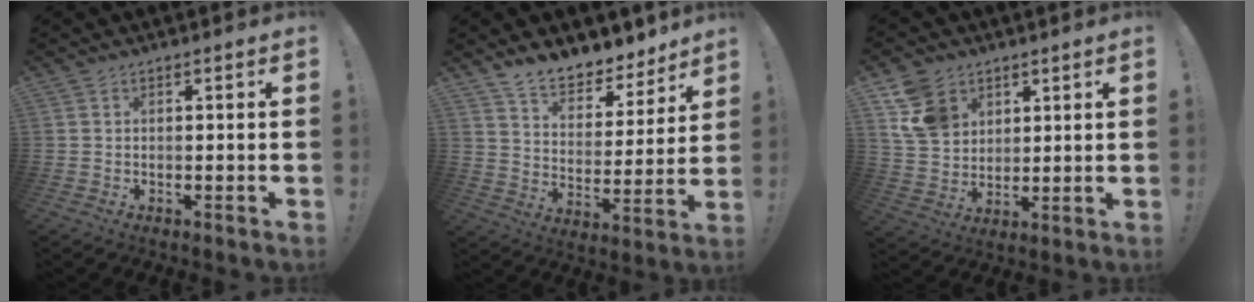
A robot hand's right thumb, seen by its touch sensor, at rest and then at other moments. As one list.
[{"total": 10.8, "force": [9.8, 3.7, 2.9], "torque": [-0.056, -0.080, 0.178]}, {"total": 12.0, "force": [6.2, 9.1, 4.8], "torque": [-0.084, -0.024, 0.129]}]